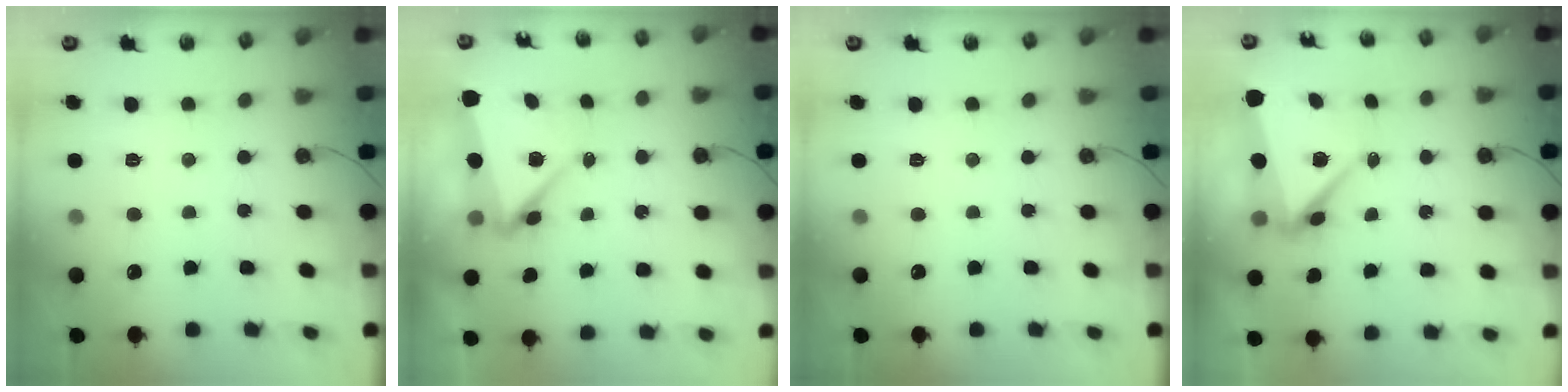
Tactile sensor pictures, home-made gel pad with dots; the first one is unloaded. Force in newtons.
{"total": 6.0, "press": 5.7, "slide": 1.8}
{"total": 0.0}
{"total": 7.5, "press": 7.4, "slide": 1.2}